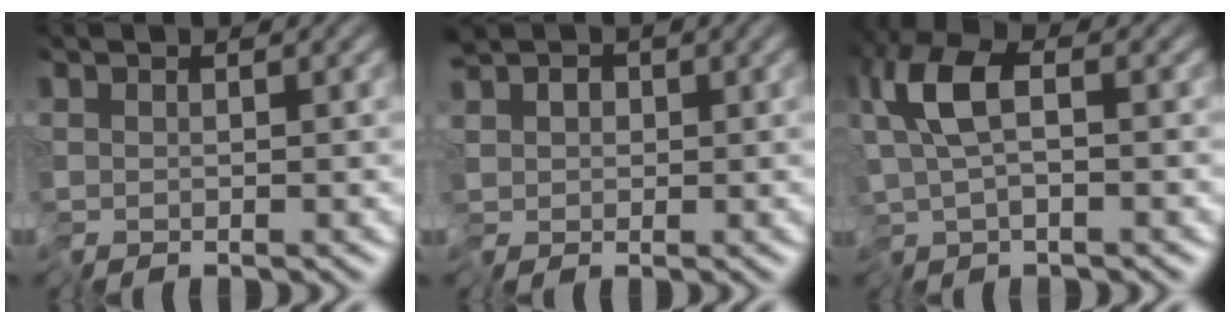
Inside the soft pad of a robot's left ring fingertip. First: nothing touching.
{"total": 2.7, "force": [-0.6, 1.7, 2.1], "torque": [-0.050, -0.002, -0.015]}
{"total": 5.2, "force": [-1.1, 2.2, 4.6], "torque": [-0.094, 0.006, -0.033]}